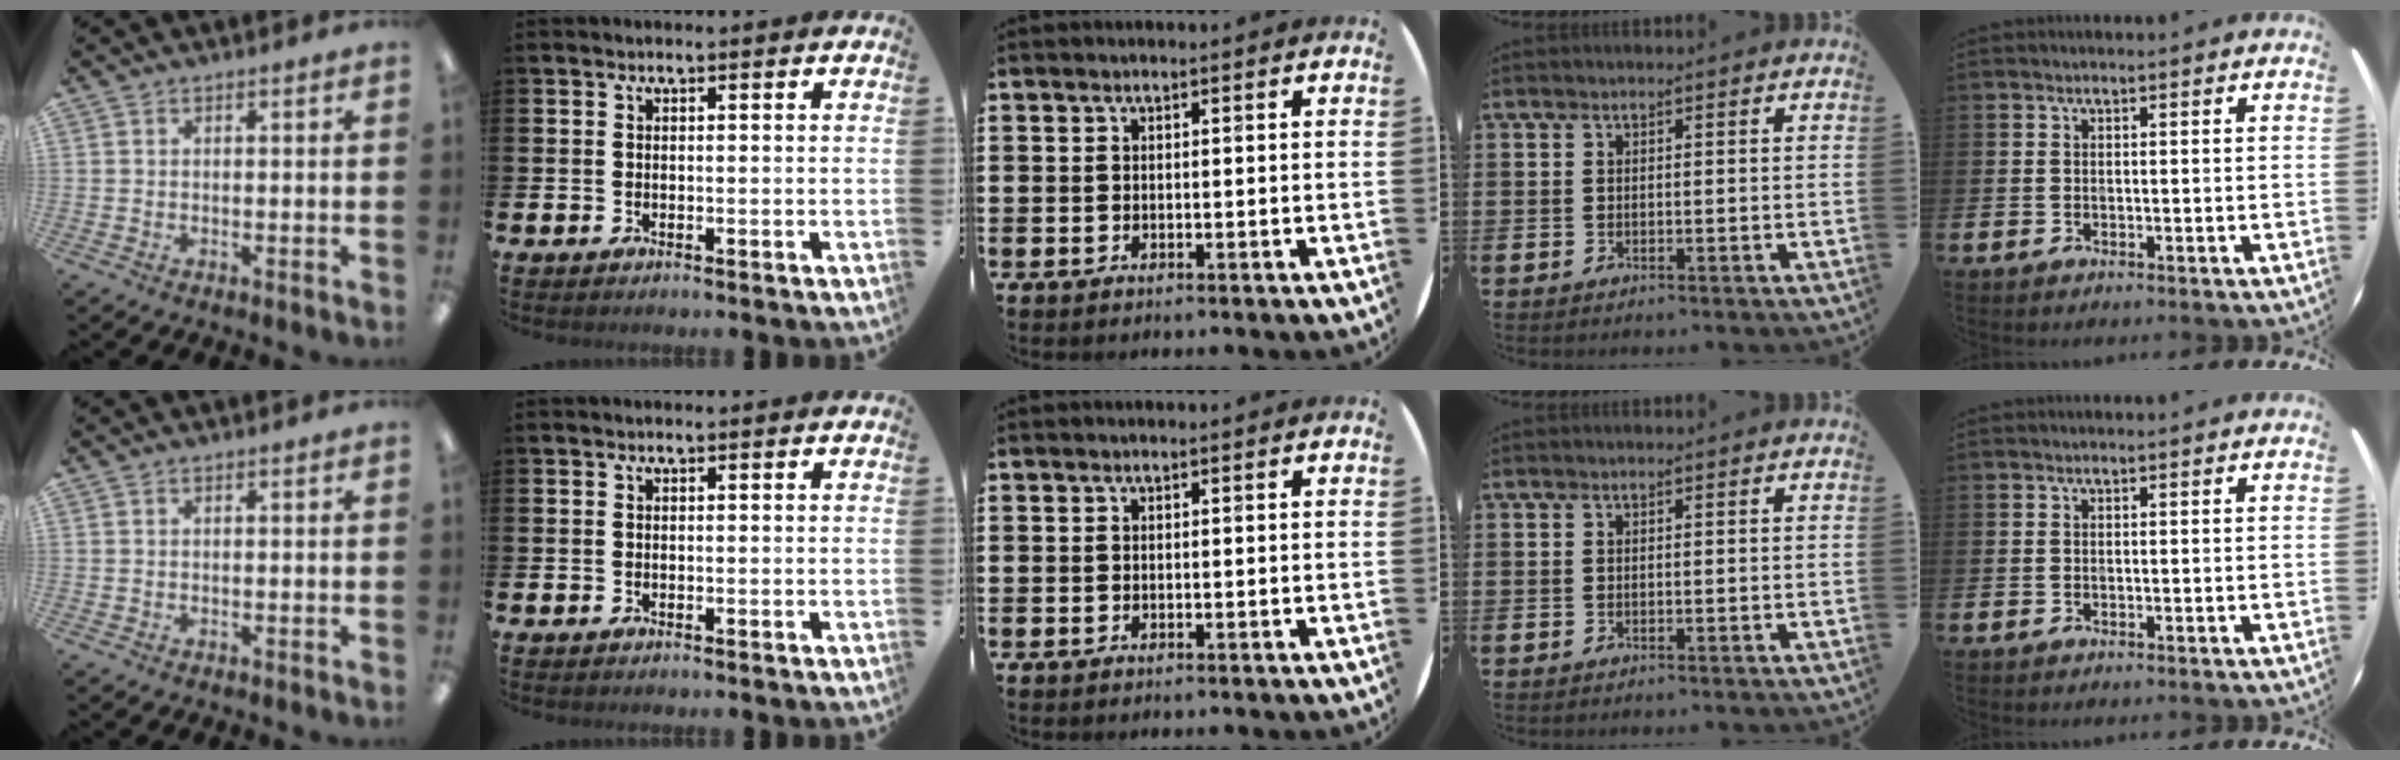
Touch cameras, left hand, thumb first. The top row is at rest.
{}